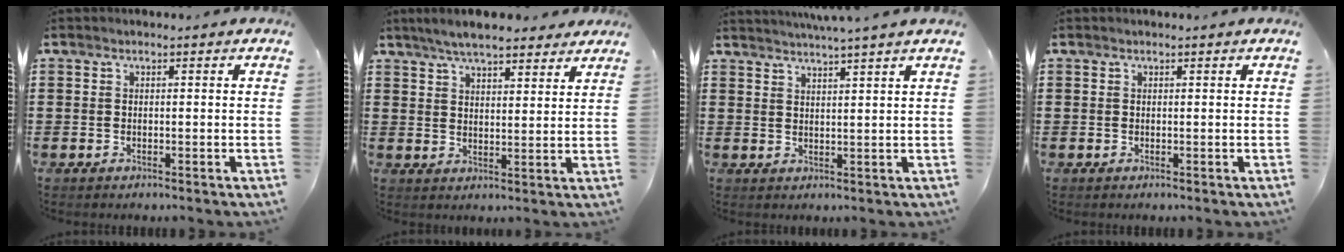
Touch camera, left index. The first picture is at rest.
{"total": 5.7, "force": [5.2, 1.3, 2.0], "torque": [-0.056, -0.005, 0.095]}
{"total": 2.6, "force": [2.4, -1.0, 0.3], "torque": [-0.012, -0.009, 0.044]}
{"total": 0.0}